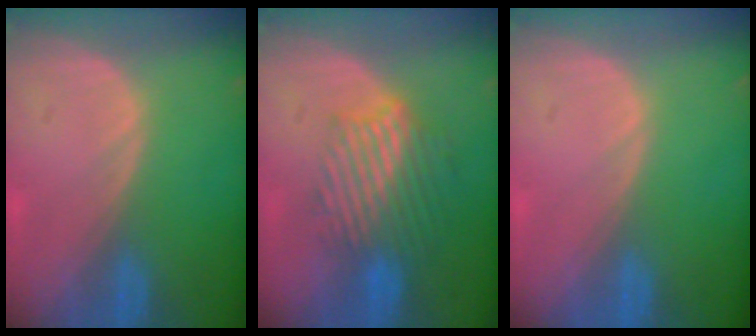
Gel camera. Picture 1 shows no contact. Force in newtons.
{"total": 9.5, "press": 8.0, "slide": 5.1}
{"total": 0.0}